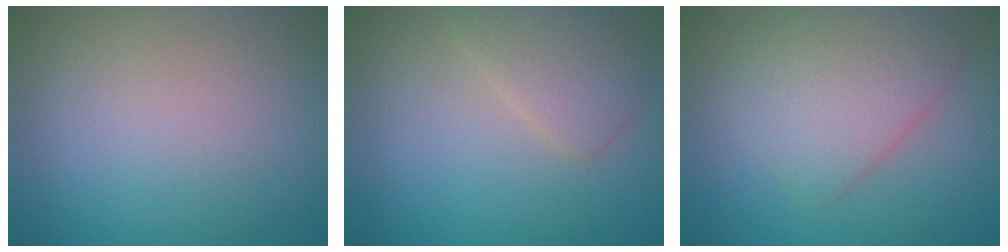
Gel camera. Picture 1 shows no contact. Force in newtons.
{"total": 2.4, "press": 2.4, "slide": 0.1}
{"total": 4.1, "press": 4.1, "slide": 0.1}